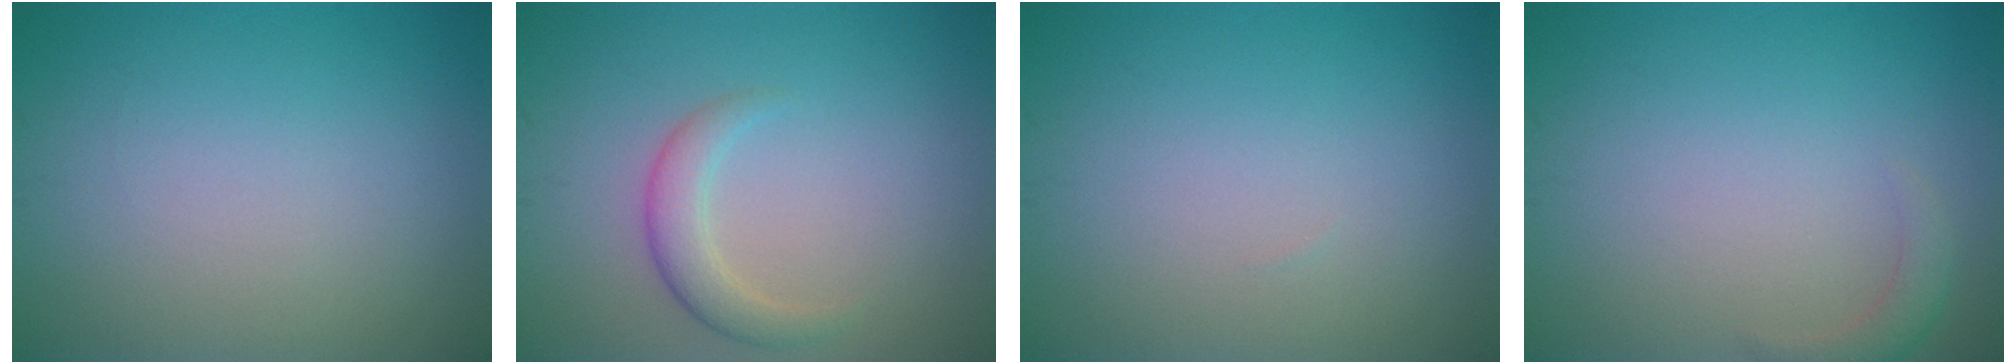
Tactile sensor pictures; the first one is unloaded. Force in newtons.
{"total": 2.4, "press": 2.4, "slide": 0.1}
{"total": 0.0}
{"total": 1.6, "press": 1.6, "slide": 0.3}